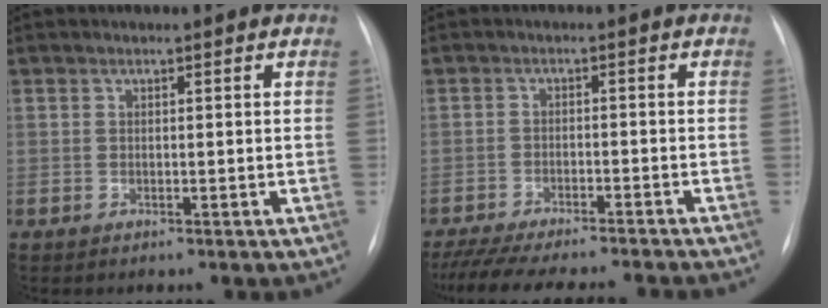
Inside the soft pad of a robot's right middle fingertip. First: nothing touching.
{"total": 17.7, "force": [-15.9, 2.0, 7.4], "torque": [-0.144, -0.025, -0.220]}